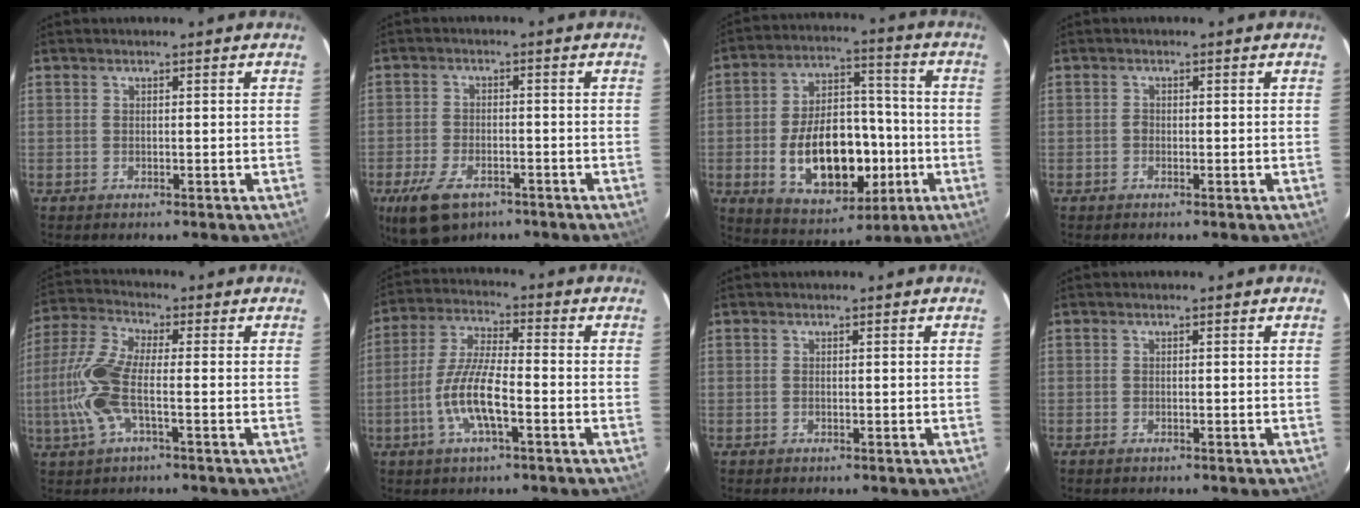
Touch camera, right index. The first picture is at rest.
{"total": 9.8, "force": [-6.1, 4.9, 5.8], "torque": [-0.139, -0.018, -0.107]}
{"total": 18.7, "force": [-4.5, 10.9, 14.5], "torque": [-0.272, 0.020, -0.049]}
{"total": 0.7, "force": [-0.3, 0.6, 0.2], "torque": [-0.002, 0.001, -0.008]}
{"total": 11.0, "force": [-2.4, 3.2, 10.2], "torque": [-0.239, 0.002, -0.053]}
{"total": 9.6, "force": [-3.4, 2.2, 8.7], "torque": [-0.180, 0.000, -0.068]}
{"total": 0.0}
{"total": 0.7, "force": [-0.6, 0.3, 0.3], "torque": [-0.005, -0.001, -0.013]}